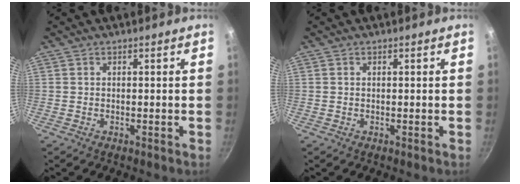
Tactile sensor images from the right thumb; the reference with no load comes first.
{"total": 0.0}